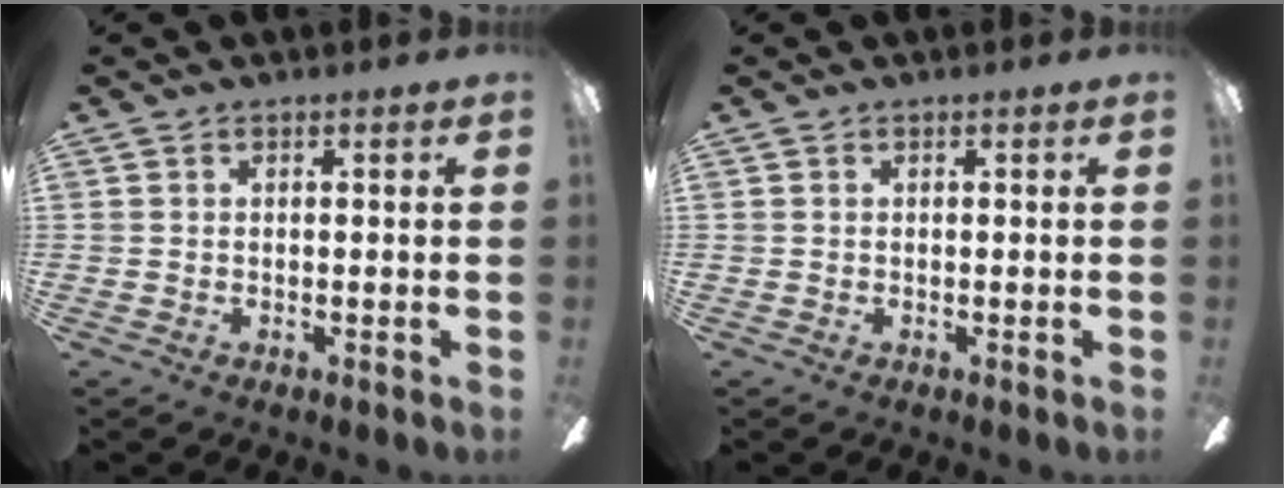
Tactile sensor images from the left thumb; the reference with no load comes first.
{"total": 0.0}